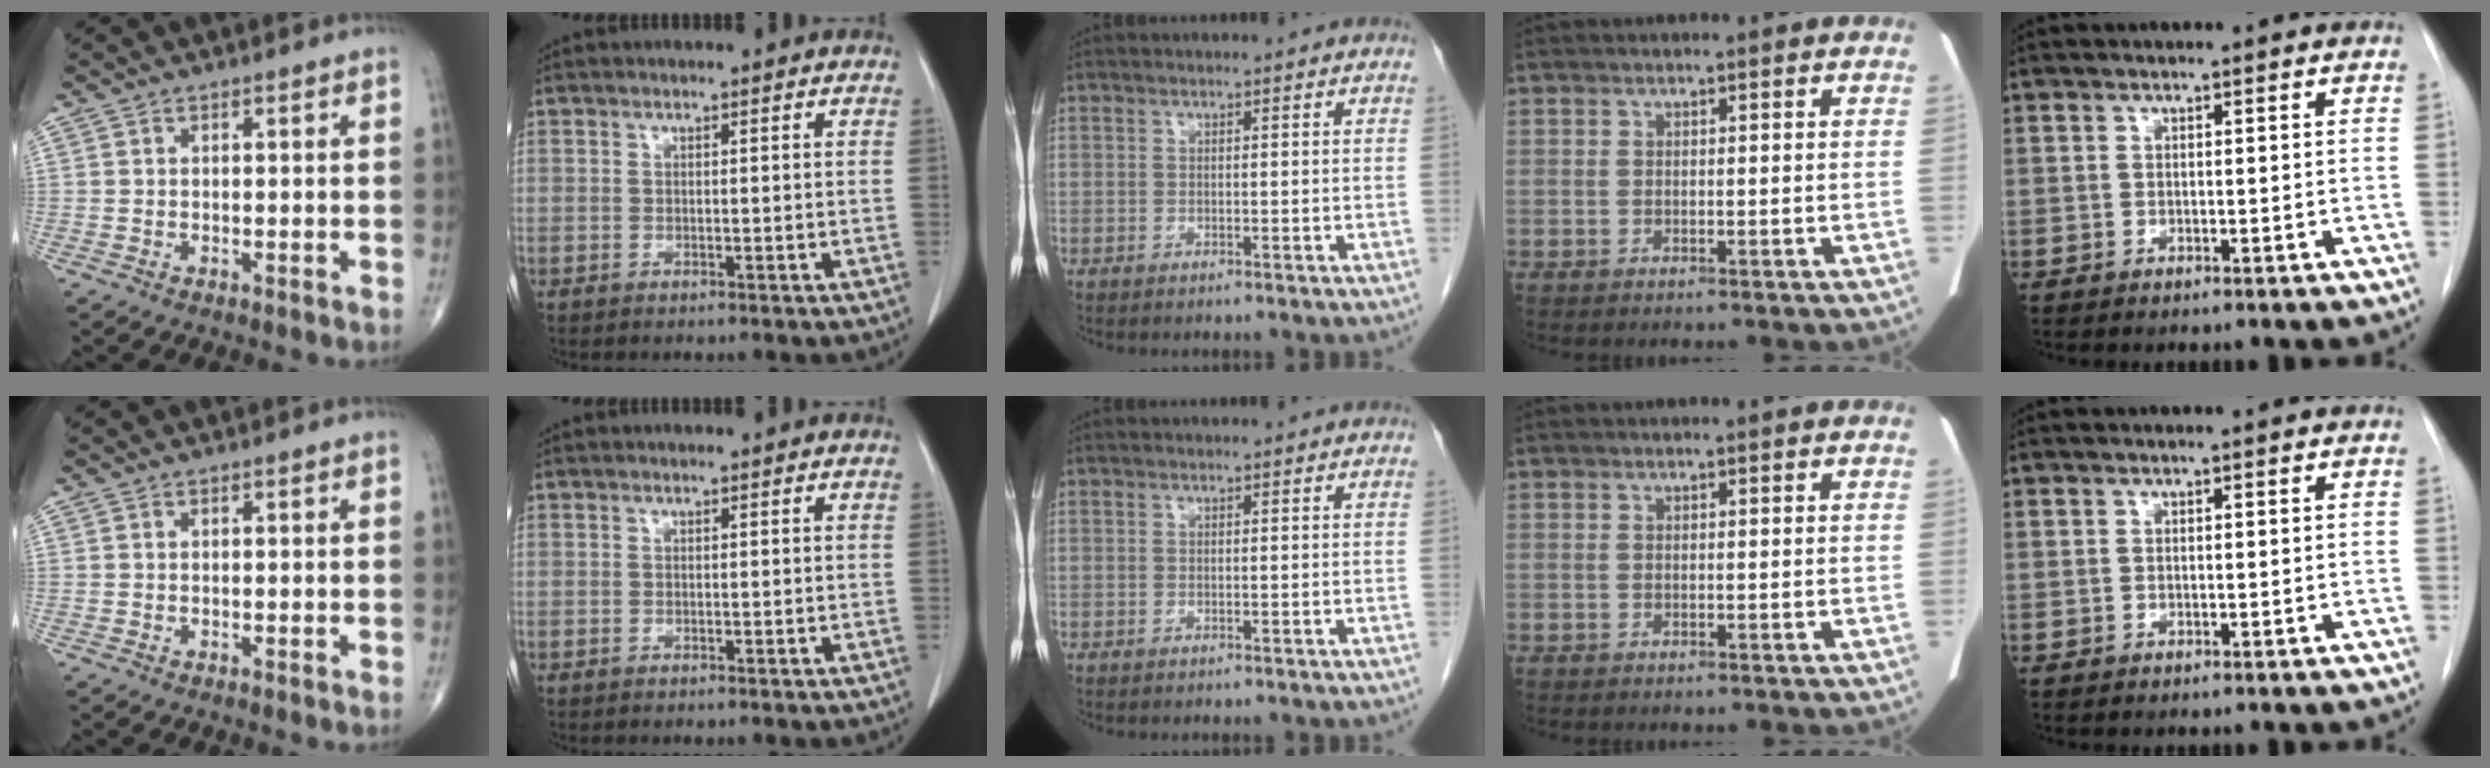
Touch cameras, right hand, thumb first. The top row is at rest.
{}